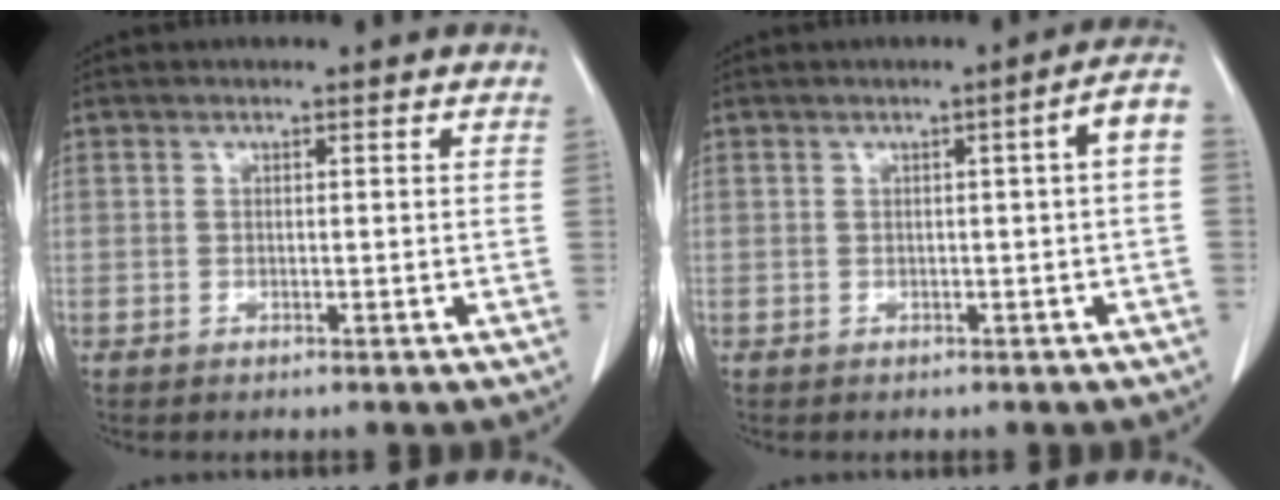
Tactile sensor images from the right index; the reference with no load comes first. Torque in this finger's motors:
{"motor_torque": [0.37, -0.14, 0.16, 0.03]}